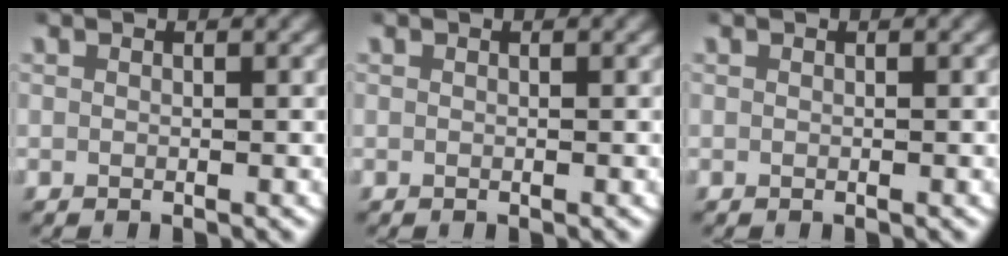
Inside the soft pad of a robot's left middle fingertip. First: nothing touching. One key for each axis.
{"total": 0.0}
{"total": 0.0}